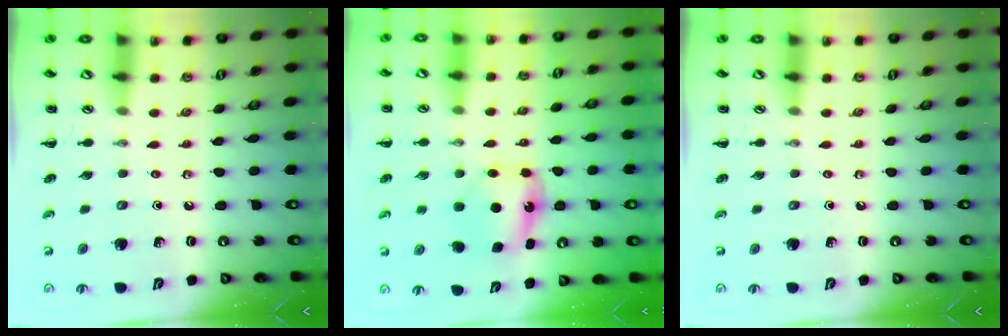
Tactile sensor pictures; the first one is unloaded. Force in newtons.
{"total": 5.5, "press": 5.4, "slide": 0.9}
{"total": 0.0}